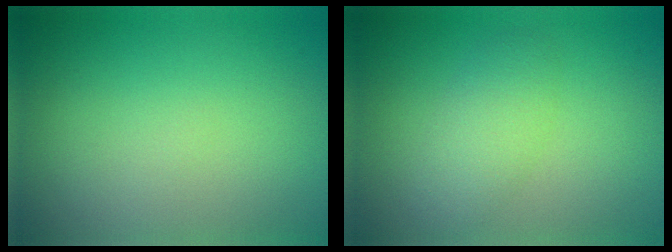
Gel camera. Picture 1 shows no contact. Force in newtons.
{"total": 2.7, "press": 2.7, "slide": 0.3}